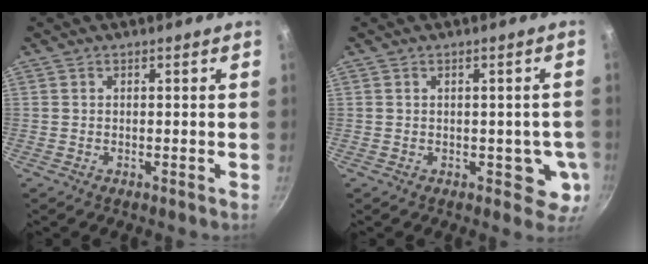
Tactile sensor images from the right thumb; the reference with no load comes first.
{"total": 4.4, "force": [-0.6, 2.9, 3.2], "torque": [-0.012, -0.002, -0.005]}